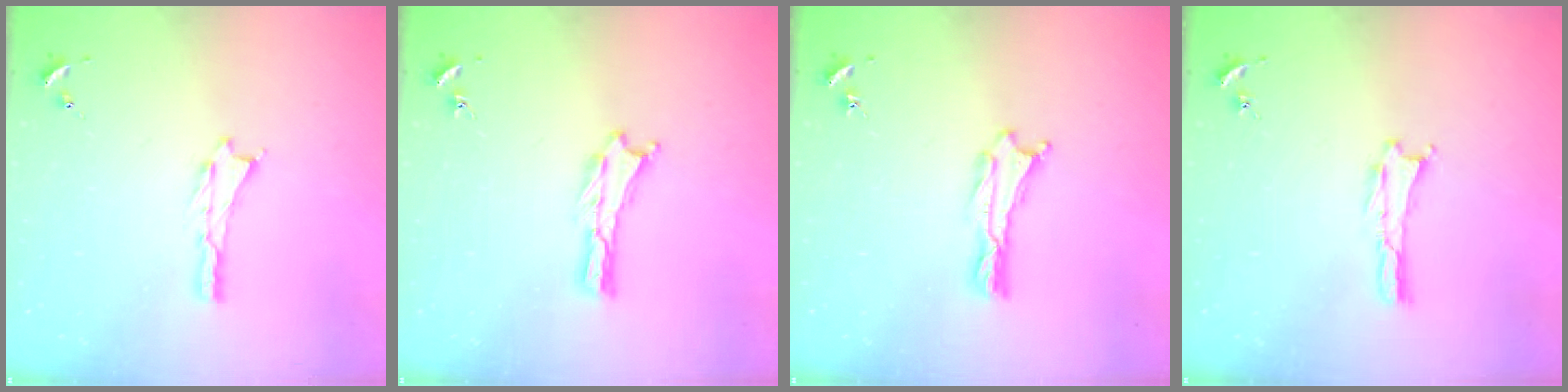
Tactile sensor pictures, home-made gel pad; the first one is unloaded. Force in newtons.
{"total": 0.0}
{"total": 0.0}
{"total": 0.0}